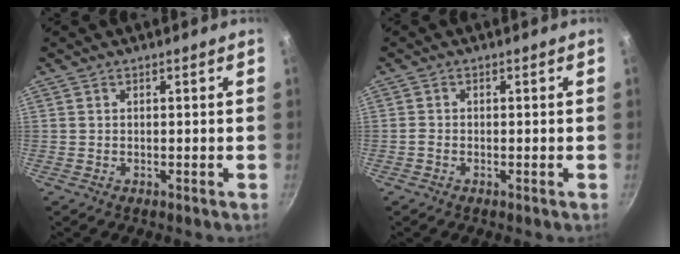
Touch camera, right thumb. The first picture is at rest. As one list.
[{"total": 0.8, "force": [-0.5, 0.3, 0.6], "torque": [-0.023, 0.006, -0.017]}]